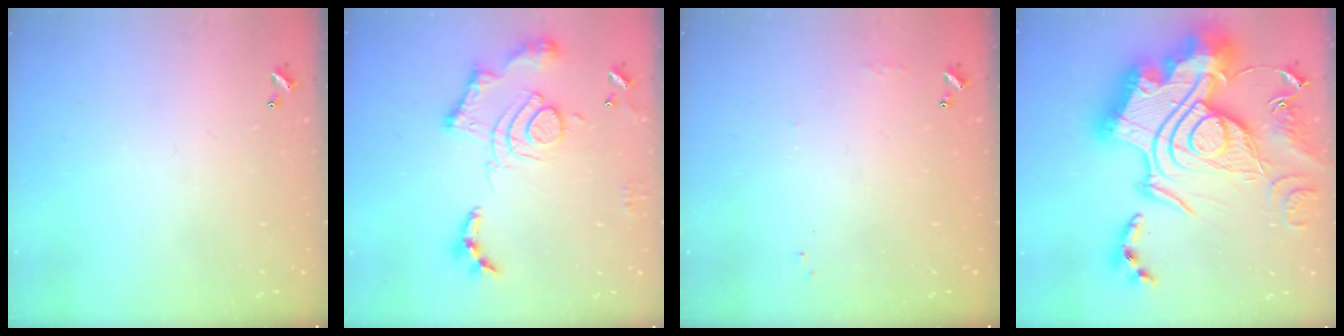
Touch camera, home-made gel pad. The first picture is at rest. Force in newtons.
{"total": 16.5, "press": 16.4, "slide": 1.7}
{"total": 4.3, "press": 4.3, "slide": 0.6}
{"total": 0.7, "press": 0.7, "slide": 0.1}